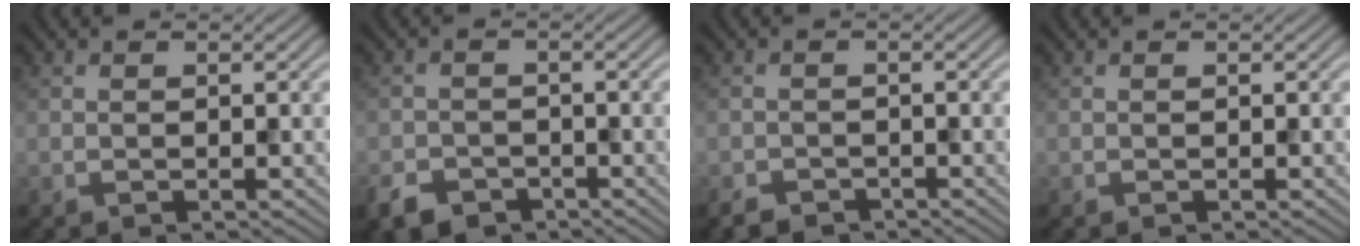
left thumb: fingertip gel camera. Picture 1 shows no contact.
{"total": 3.8, "force": [-2.7, 2.3, 1.1], "torque": [-0.034, -0.008, -0.057]}
{"total": 2.0, "force": [-1.8, 0.9, 0.2], "torque": [-0.010, -0.004, -0.040]}
{"total": 0.0}